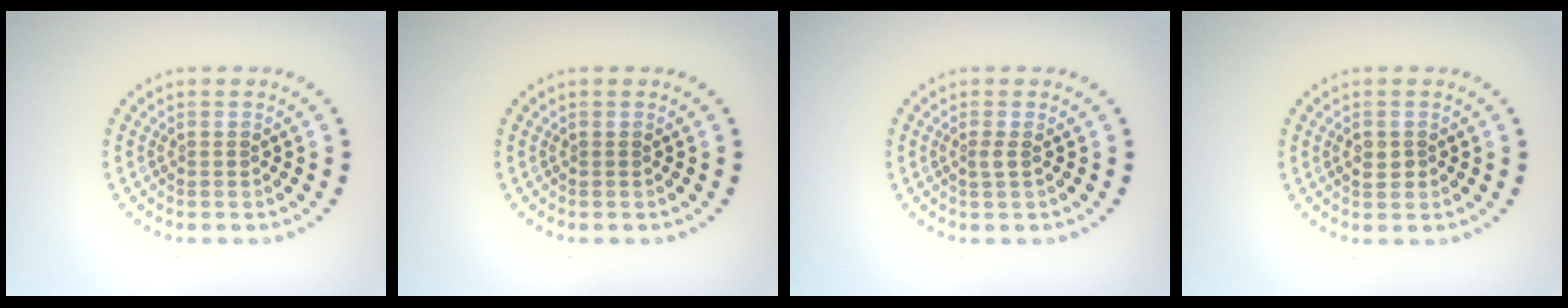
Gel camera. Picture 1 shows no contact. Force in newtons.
{"total": 0.0}
{"total": 0.9, "press": 0.6, "slide": 0.7}
{"total": 1.3, "press": 1.2, "slide": 0.3}